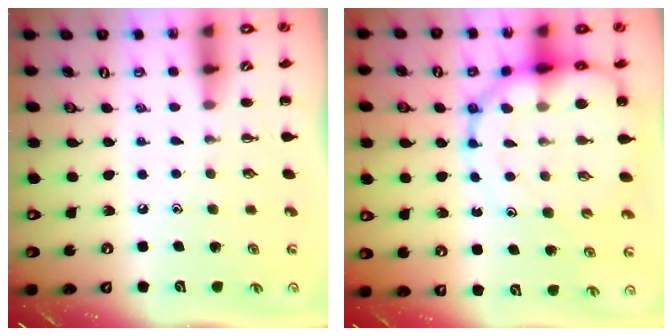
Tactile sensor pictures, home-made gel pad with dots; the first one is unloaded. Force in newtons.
{"total": 15.1, "press": 14.6, "slide": 3.9}